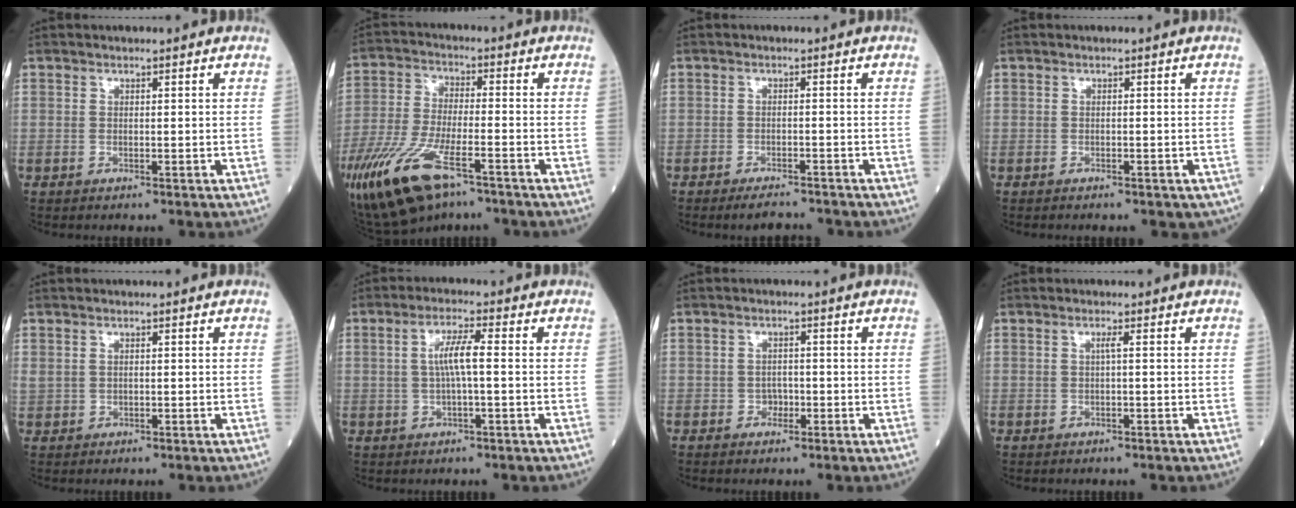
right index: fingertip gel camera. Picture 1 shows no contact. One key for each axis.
{"total": 17.4, "fx": -10.5, "fy": 5.6, "fz": 12.6, "tx": -0.292, "ty": -0.042, "tz": -0.195}
{"total": 3.7, "fx": -3.4, "fy": 0.7, "fz": 1.3, "tx": -0.018, "ty": -0.006, "tz": -0.052}
{"total": 2.9, "fx": -2.2, "fy": 1.2, "fz": 1.5, "tx": -0.015, "ty": -0.002, "tz": -0.021}
{"total": 1.5, "fx": 0.4, "fy": 1.1, "fz": 0.8, "tx": -0.031, "ty": 0.011, "tz": 0.016}
{"total": 4.7, "fx": 0.2, "fy": 0.3, "fz": 4.7, "tx": -0.091, "ty": 0.010, "tz": 0.004}
{"total": 1.6, "fx": -0.7, "fy": 1.2, "fz": 0.7, "tx": -0.005, "ty": 0.006, "tz": -0.012}
{"total": 0.8, "fx": 0.0, "fy": -0.2, "fz": 0.7, "tx": -0.012, "ty": 0.001, "tz": 0.000}